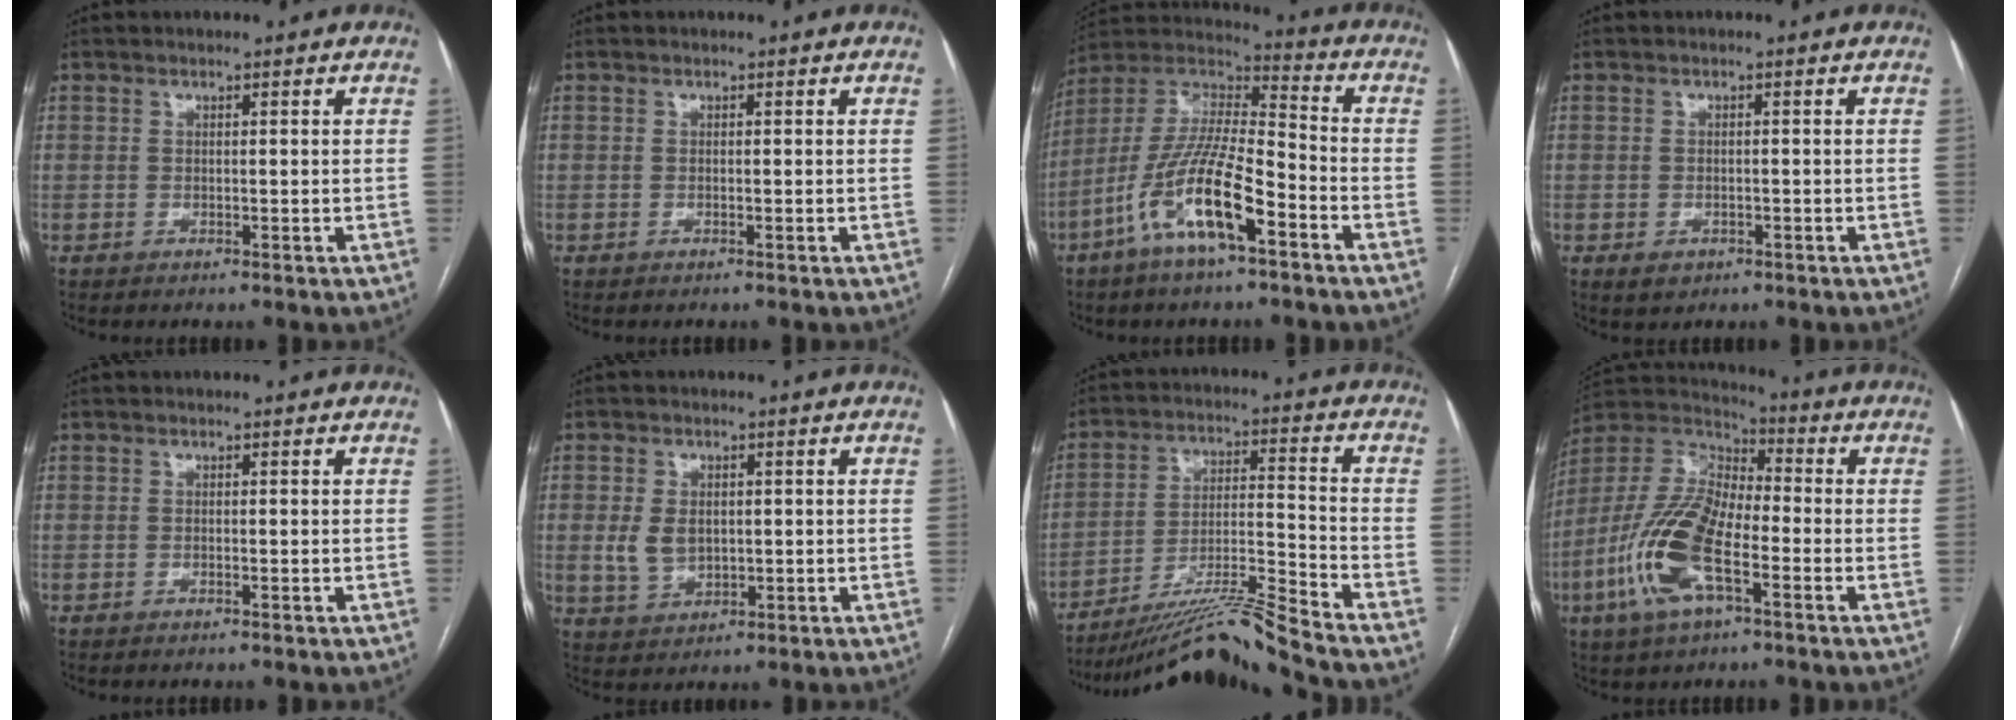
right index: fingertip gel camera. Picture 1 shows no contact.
{"total": 0.0}
{"total": 15.2, "force": [-7.2, 2.9, 13.1], "torque": [-0.263, -0.003, -0.134]}
{"total": 2.4, "force": [-1.1, 1.7, 1.3], "torque": [-0.018, 0.000, -0.005]}
{"total": 0.0}
{"total": 4.9, "force": [0.2, 3.5, 3.4], "torque": [-0.072, 0.005, 0.014]}
{"total": 13.1, "force": [-11.7, -3.2, 4.7], "torque": [-0.075, 0.001, -0.209]}
{"total": 15.9, "force": [-5.3, 5.8, 13.8], "torque": [-0.306, 0.002, -0.103]}